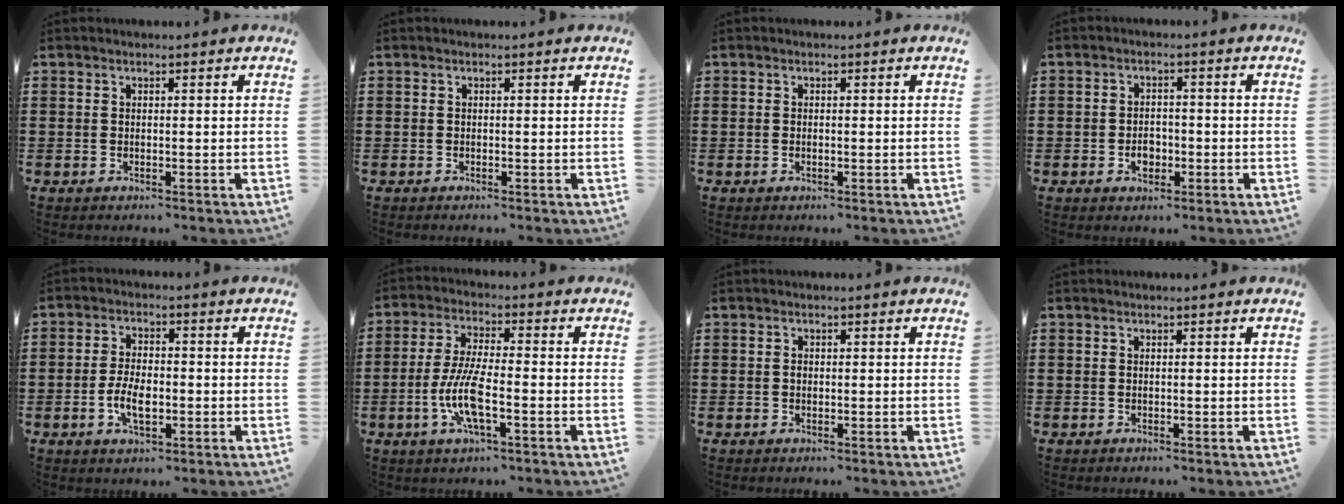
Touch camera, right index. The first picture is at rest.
{"total": 0.0}
{"total": 0.0}
{"total": 2.8, "force": [-1.0, 2.0, 1.7], "torque": [-0.027, -0.001, -0.022]}
{"total": 5.2, "force": [-1.4, 2.6, 4.2], "torque": [-0.094, 0.001, -0.029]}
{"total": 8.2, "force": [-2.7, 2.2, 7.4], "torque": [-0.164, -0.011, -0.054]}
{"total": 0.6, "force": [-0.1, 0.4, 0.4], "torque": [-0.010, 0.000, -0.001]}
{"total": 0.0}